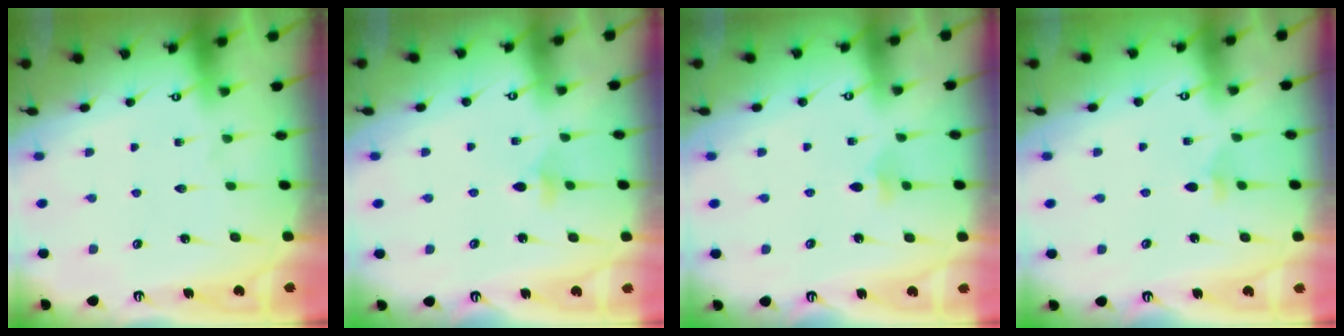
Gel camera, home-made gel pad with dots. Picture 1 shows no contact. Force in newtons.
{"total": 4.7, "press": 4.6, "slide": 0.9}
{"total": 3.6, "press": 3.5, "slide": 0.8}
{"total": 3.4, "press": 3.3, "slide": 0.9}